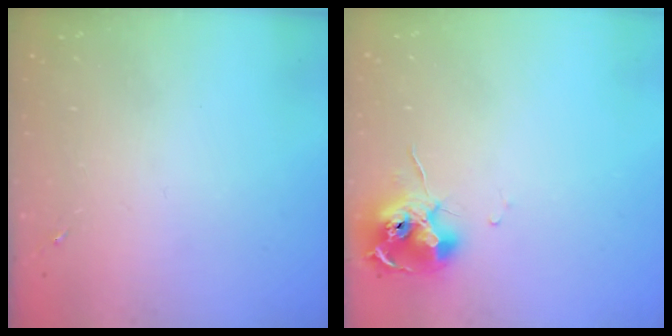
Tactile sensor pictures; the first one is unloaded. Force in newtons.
{"total": 11.2, "press": 11.1, "slide": 1.1}